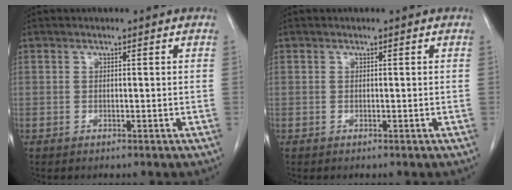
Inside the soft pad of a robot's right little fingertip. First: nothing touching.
{"total": 0.0}